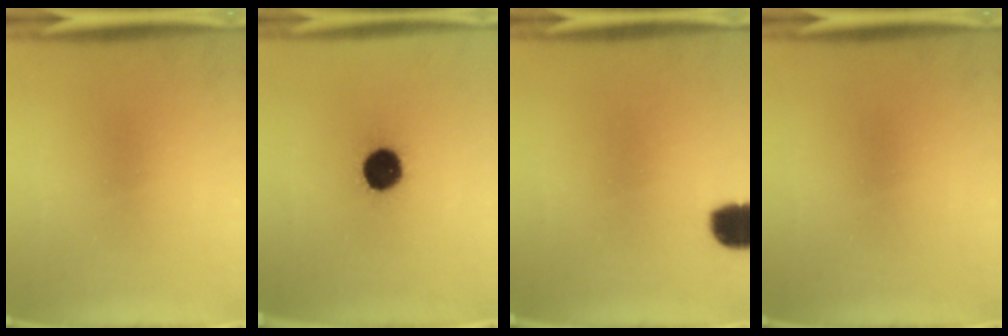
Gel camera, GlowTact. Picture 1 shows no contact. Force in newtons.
{"total": 12.6}
{"total": 5.8}
{"total": 0.0}